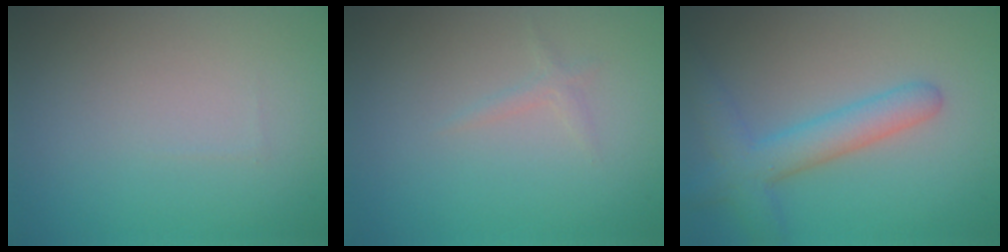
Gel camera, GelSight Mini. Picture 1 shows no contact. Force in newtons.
{"total": 0.7, "press": 0.7, "slide": 0.0}
{"total": 4.4, "press": 4.4, "slide": 0.1}